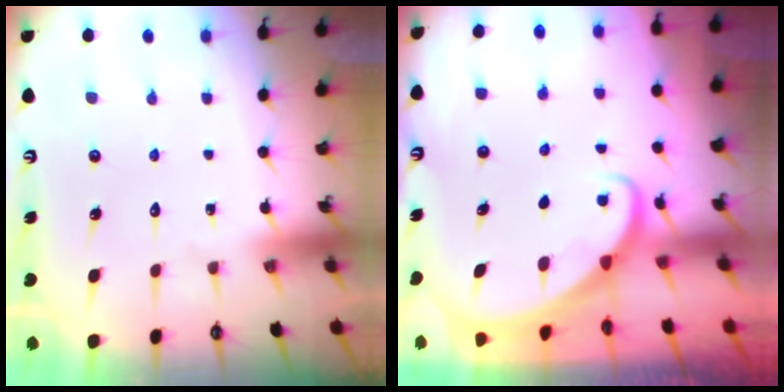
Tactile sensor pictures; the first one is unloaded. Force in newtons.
{"total": 1.8, "press": 1.8, "slide": 0.2}